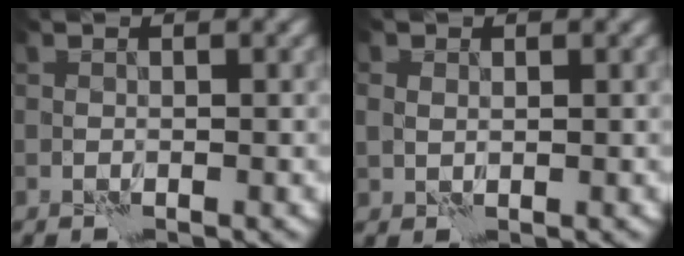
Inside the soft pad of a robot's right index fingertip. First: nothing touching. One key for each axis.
{"total": 1.6, "fx": 0.8, "fy": 1.1, "fz": 0.7, "tx": -0.016, "ty": 0.001, "tz": 0.013}